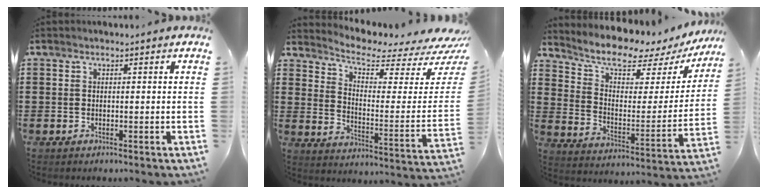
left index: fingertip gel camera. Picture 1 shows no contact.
{"total": 5.1, "force": [4.3, 1.2, 2.5], "torque": [-0.057, -0.047, 0.068]}
{"total": 7.6, "force": [6.4, 2.2, 3.4], "torque": [-0.076, -0.056, 0.102]}